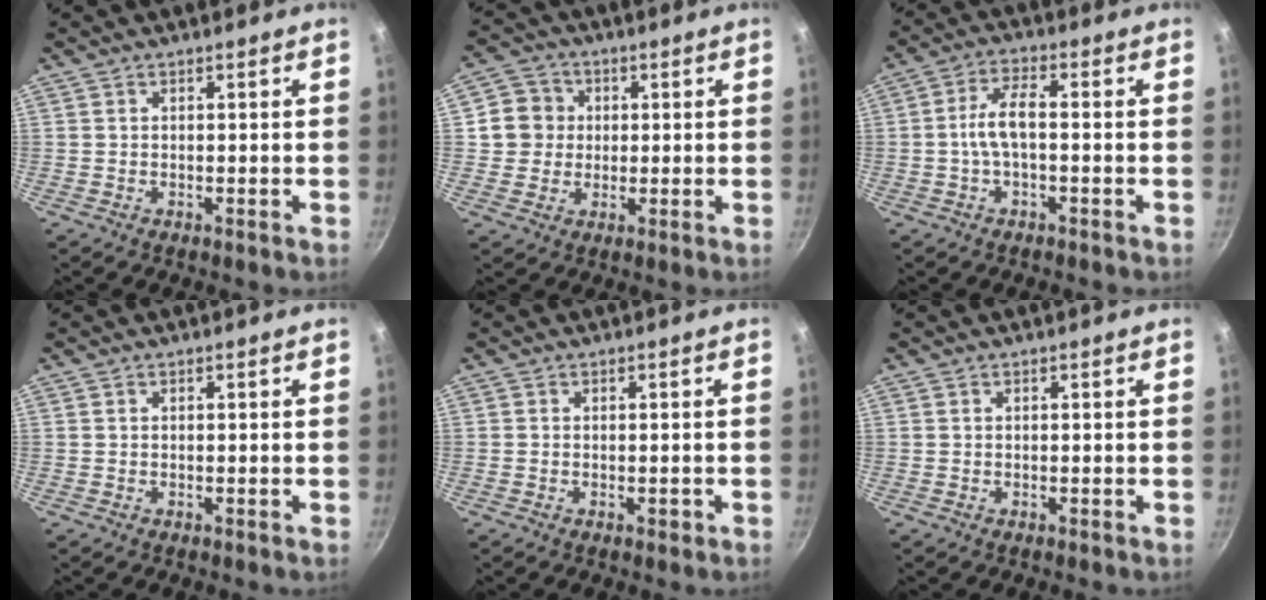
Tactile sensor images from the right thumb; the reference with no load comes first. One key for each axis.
{"total": 7.0, "fx": 1.0, "fy": 6.6, "fz": 1.9, "tx": 0.005, "ty": 0.009, "tz": 0.007}
{"total": 5.9, "fx": -0.9, "fy": 2.4, "fz": 5.3, "tx": -0.112, "ty": 0.027, "tz": -0.023}
{"total": 0.0}
{"total": 1.2, "fx": -0.5, "fy": 0.6, "fz": 0.9, "tx": -0.013, "ty": 0.002, "tz": -0.007}
{"total": 0.0}